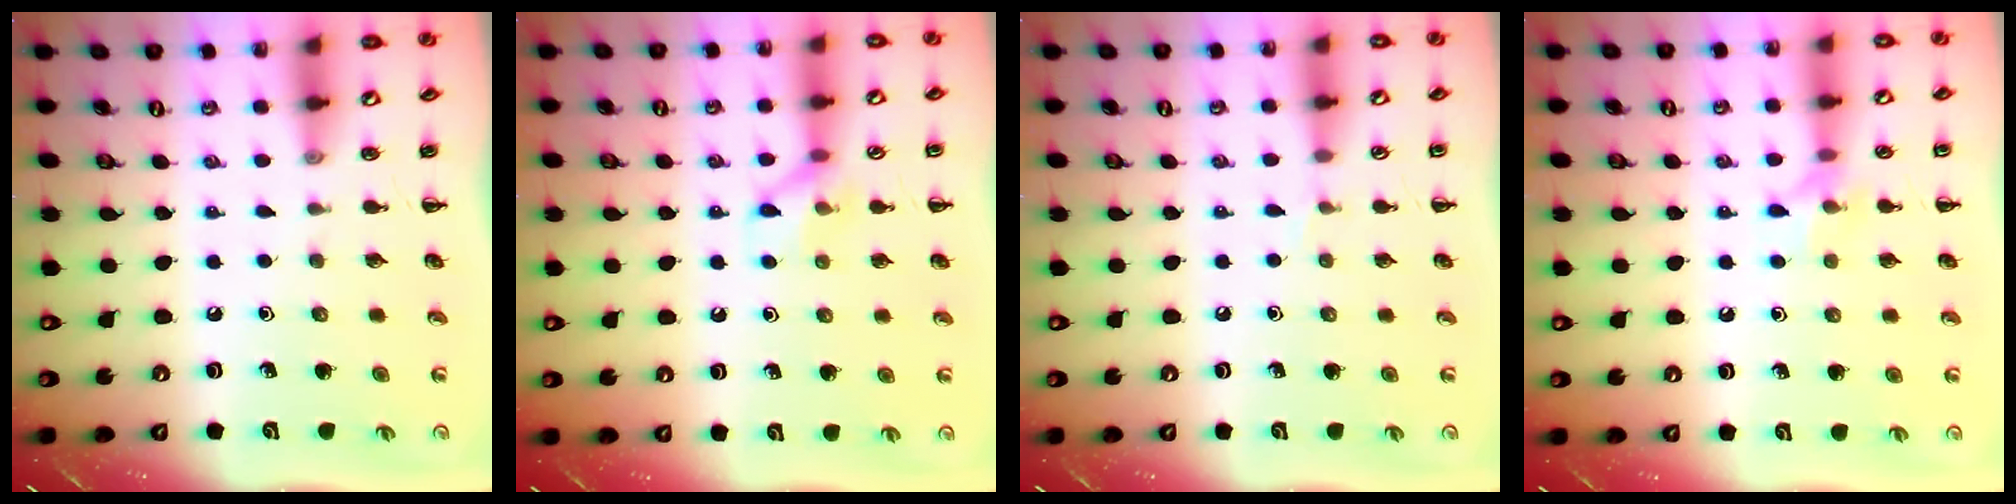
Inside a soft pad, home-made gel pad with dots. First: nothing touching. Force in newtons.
{"total": 7.7, "press": 7.5, "slide": 1.4}
{"total": 3.3, "press": 3.1, "slide": 1.2}
{"total": 7.2, "press": 7.0, "slide": 1.5}